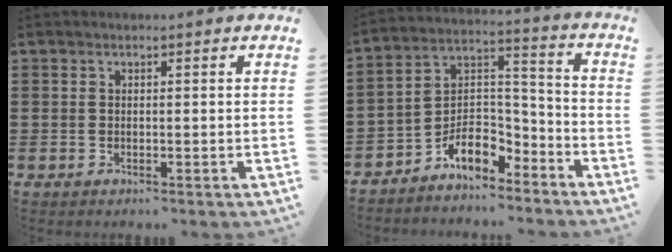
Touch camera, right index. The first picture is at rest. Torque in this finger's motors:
{"motor_torque": [0.10, 0.32, 0.19, 0.06]}